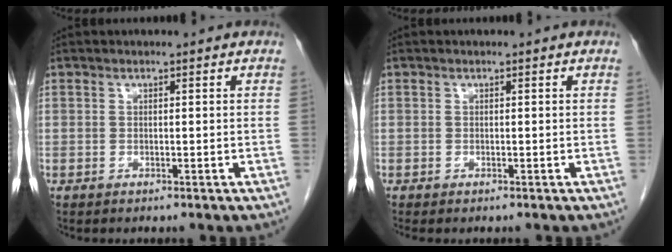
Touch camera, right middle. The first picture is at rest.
{"total": 0.0}